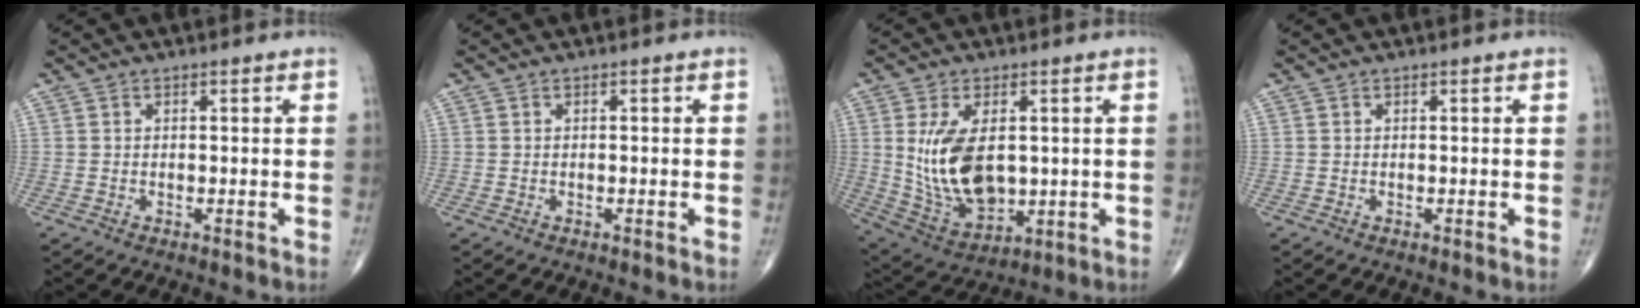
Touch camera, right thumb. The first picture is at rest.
{"total": 0.0}
{"total": 14.6, "force": [1.2, 8.5, 11.8], "torque": [-0.202, -0.015, 0.042]}
{"total": 0.0}